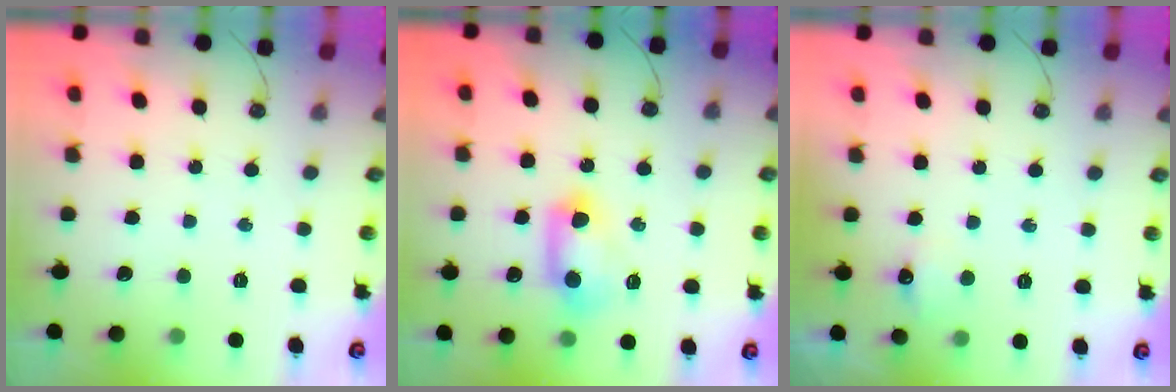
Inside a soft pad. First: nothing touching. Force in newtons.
{"total": 10.0, "press": 9.9, "slide": 1.4}
{"total": 4.8, "press": 4.8, "slide": 0.7}